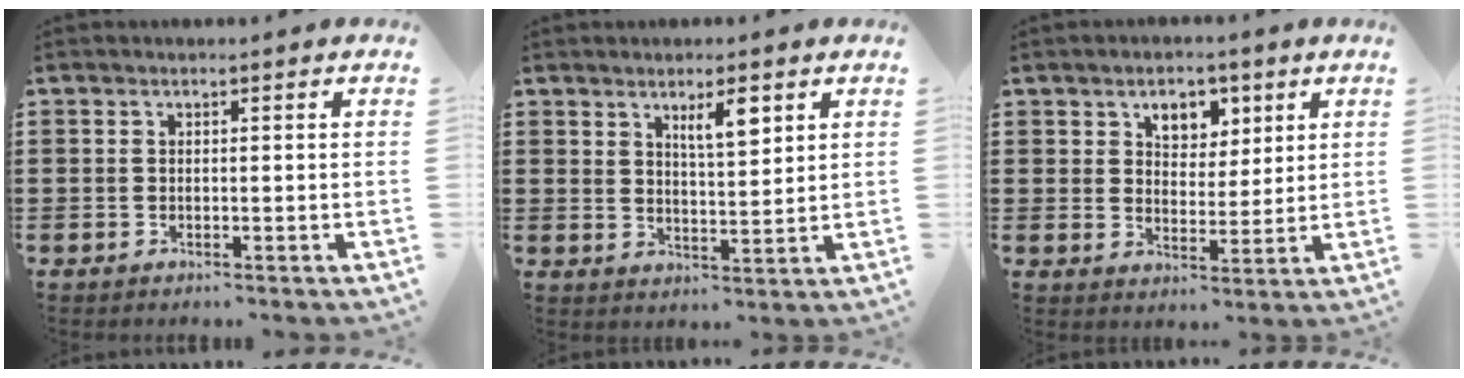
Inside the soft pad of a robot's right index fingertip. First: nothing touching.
{"total": 4.9, "force": [2.9, 1.5, 3.6], "torque": [-0.060, 0.000, 0.047]}
{"total": 5.0, "force": [2.8, 3.4, 2.3], "torque": [-0.044, 0.008, 0.046]}